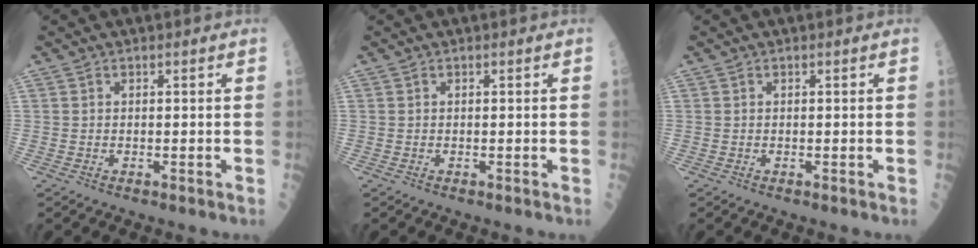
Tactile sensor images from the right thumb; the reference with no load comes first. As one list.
[{"total": 0.0}, {"total": 0.0}]